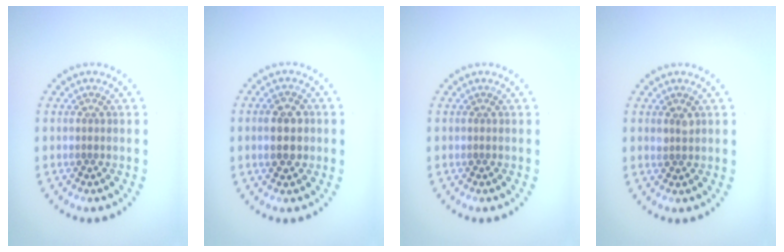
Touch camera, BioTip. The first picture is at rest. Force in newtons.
{"total": 3.7, "press": 3.7, "slide": 0.1}
{"total": 0.0}
{"total": 1.0, "press": 0.9, "slide": 0.2}